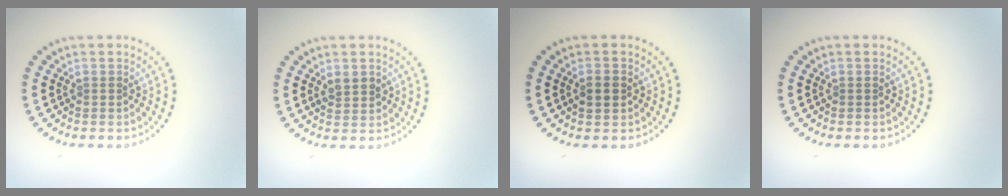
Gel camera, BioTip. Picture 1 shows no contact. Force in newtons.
{"total": 1.7, "press": 1.6, "slide": 0.3}
{"total": 1.7, "press": 1.7, "slide": 0.2}
{"total": 0.0}